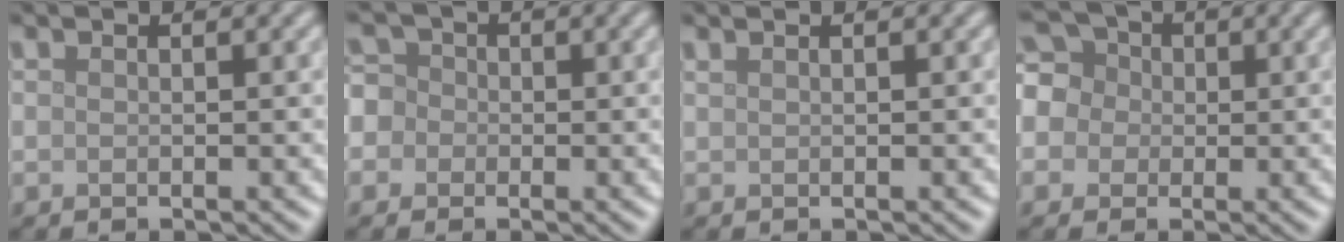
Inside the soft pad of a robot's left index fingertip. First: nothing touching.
{"total": 4.7, "force": [-0.8, 4.5, 1.3], "torque": [-0.017, 0.025, -0.051]}
{"total": 0.5, "force": [0.4, 0.2, 0.3], "torque": [-0.006, 0.003, 0.005]}
{"total": 6.9, "force": [0.4, 6.3, 2.7], "torque": [-0.059, 0.043, -0.032]}